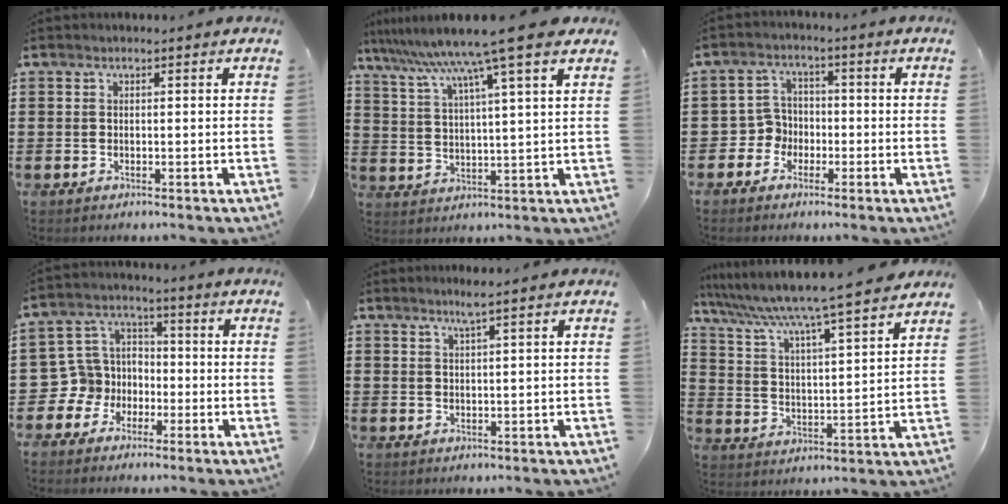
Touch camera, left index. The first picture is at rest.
{"total": 10.7, "force": [8.3, -0.7, 6.7], "torque": [-0.159, -0.038, 0.134]}
{"total": 4.1, "force": [-1.9, 3.5, 0.8], "torque": [-0.044, 0.003, -0.045]}
{"total": 7.2, "force": [-2.1, 6.7, 1.5], "torque": [-0.077, 0.001, -0.044]}
{"total": 2.6, "force": [1.8, -0.3, 1.9], "torque": [-0.038, -0.001, 0.031]}
{"total": 6.0, "force": [5.4, -1.0, 2.5], "torque": [-0.074, -0.050, 0.082]}